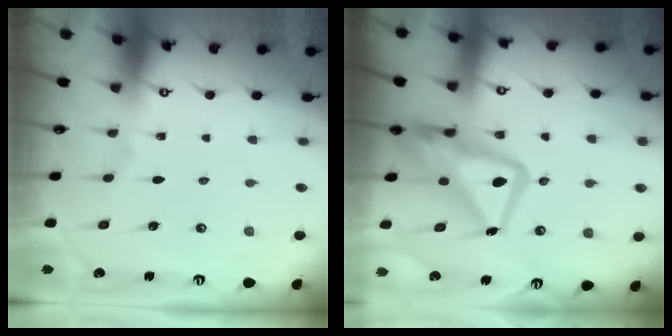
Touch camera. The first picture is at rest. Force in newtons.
{"total": 17.7, "press": 17.6, "slide": 1.7}